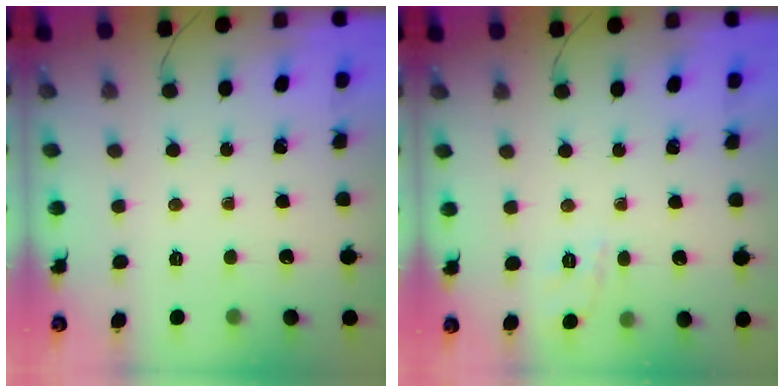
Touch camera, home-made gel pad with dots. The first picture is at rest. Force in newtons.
{"total": 1.9, "press": 0.2, "slide": 1.9}